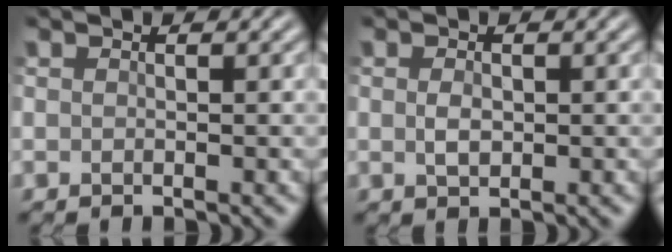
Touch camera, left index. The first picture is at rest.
{"total": 1.5, "force": [0.1, 1.0, 1.1], "torque": [-0.026, -0.001, 0.003]}